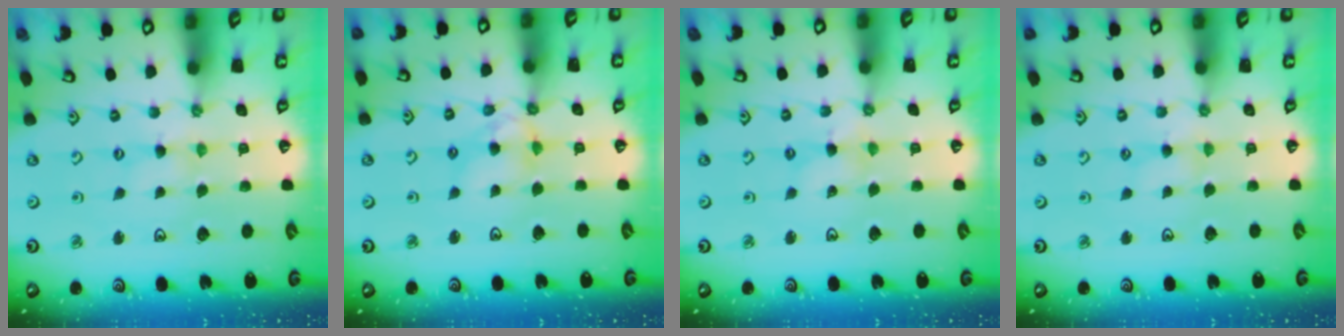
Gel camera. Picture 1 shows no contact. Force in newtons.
{"total": 7.9, "press": 7.9, "slide": 0.6}
{"total": 2.2, "press": 2.2, "slide": 0.1}
{"total": 2.5, "press": 2.4, "slide": 0.4}